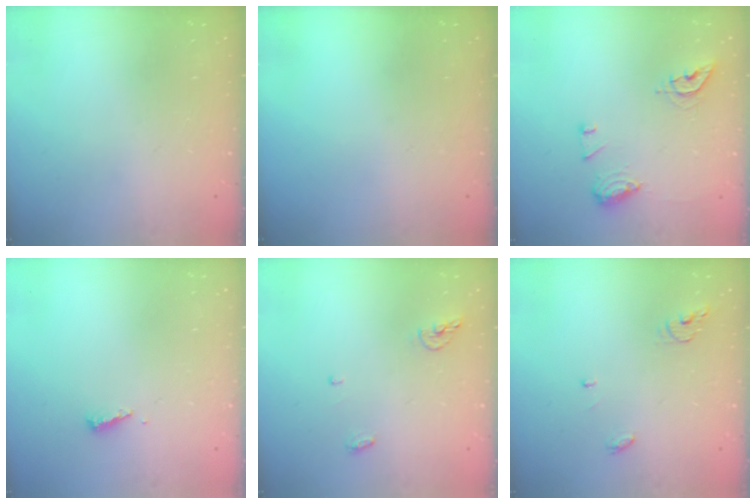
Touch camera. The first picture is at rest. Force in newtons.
{"total": 0.0}
{"total": 10.5, "press": 10.5, "slide": 0.7}
{"total": 3.6, "press": 3.6, "slide": 0.4}
{"total": 5.2, "press": 5.0, "slide": 1.2}
{"total": 4.5, "press": 4.5, "slide": 0.3}